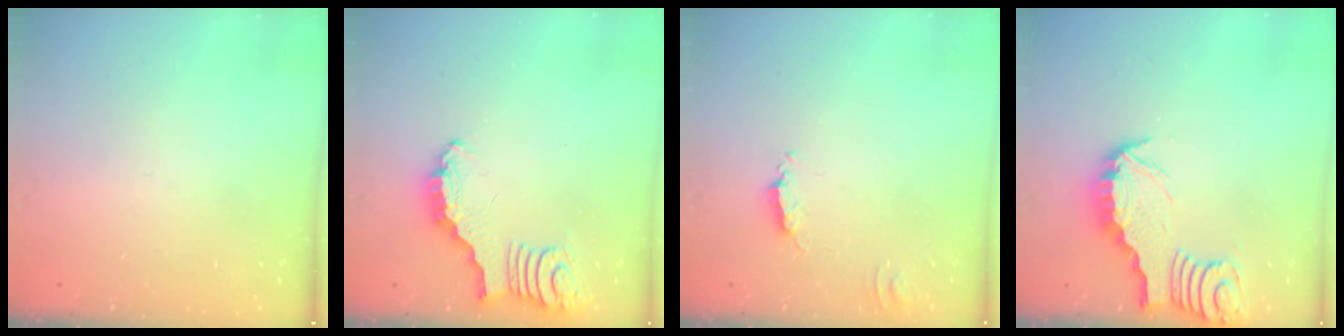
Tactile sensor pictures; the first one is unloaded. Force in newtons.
{"total": 2.2, "press": 2.2, "slide": 0.0}
{"total": 2.0, "press": 2.0, "slide": 0.2}
{"total": 3.0, "press": 3.0, "slide": 0.2}